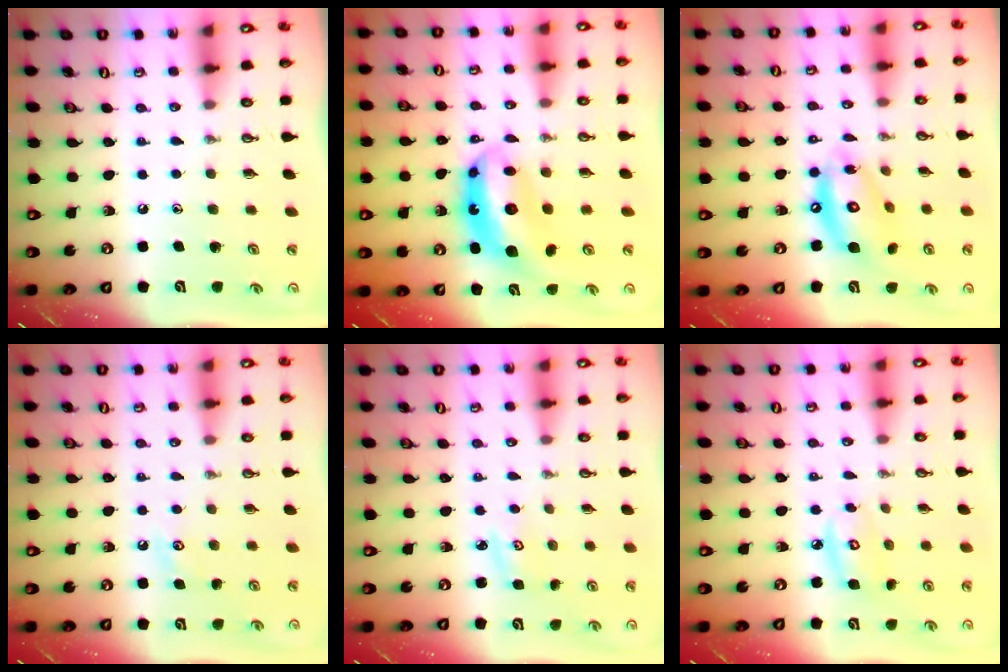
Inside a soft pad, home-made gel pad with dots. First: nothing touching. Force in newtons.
{"total": 11.6, "press": 11.5, "slide": 1.2}
{"total": 14.3, "press": 14.2, "slide": 1.2}
{"total": 3.5, "press": 3.5, "slide": 0.4}
{"total": 2.7, "press": 2.7, "slide": 0.4}
{"total": 6.0, "press": 6.0, "slide": 0.3}